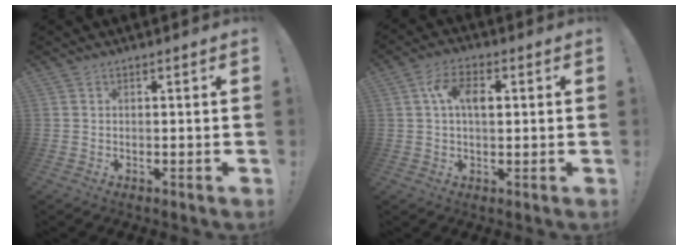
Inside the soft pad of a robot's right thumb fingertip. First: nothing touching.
{"total": 7.6, "force": [1.7, 4.2, 6.1], "torque": [-0.101, 0.009, 0.030]}